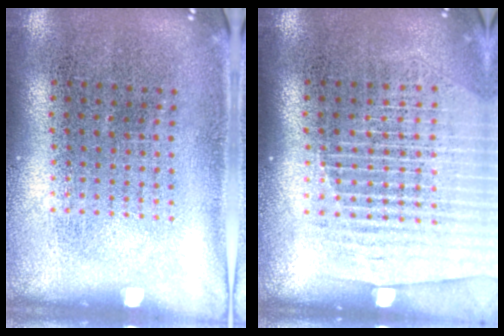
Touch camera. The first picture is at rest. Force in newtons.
{"total": 1.5, "press": 1.4, "slide": 0.6}